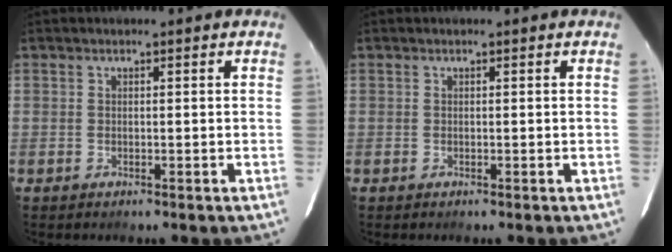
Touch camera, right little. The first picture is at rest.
{"total": 0.0}